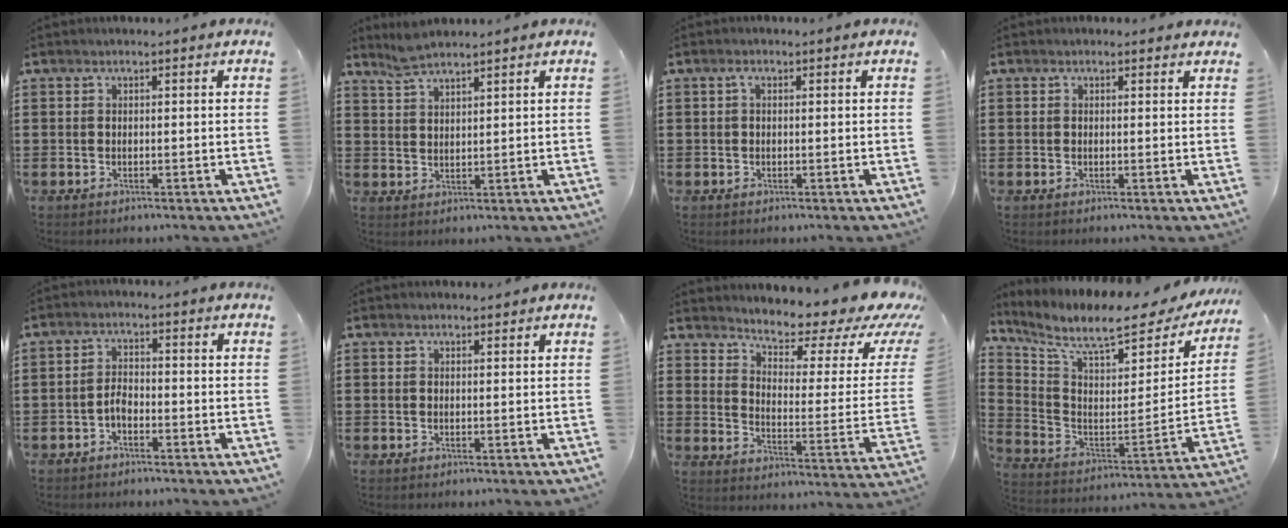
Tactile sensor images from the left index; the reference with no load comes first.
{"total": 3.5, "force": [3.2, 0.5, 1.3], "torque": [-0.034, -0.004, 0.060]}
{"total": 1.1, "force": [0.1, 0.5, 1.0], "torque": [-0.021, 0.004, 0.001]}
{"total": 0.7, "force": [0.4, 0.6, 0.2], "torque": [-0.006, 0.005, 0.008]}
{"total": 2.2, "force": [-1.5, 0.9, 1.3], "torque": [-0.036, 0.004, -0.032]}
{"total": 0.6, "force": [0.4, 0.4, -0.1], "torque": [-0.001, 0.003, 0.008]}
{"total": 6.2, "force": [5.1, 1.7, 3.1], "torque": [-0.064, -0.046, 0.078]}
{"total": 9.4, "force": [7.4, 2.1, 5.4], "torque": [-0.132, -0.055, 0.120]}